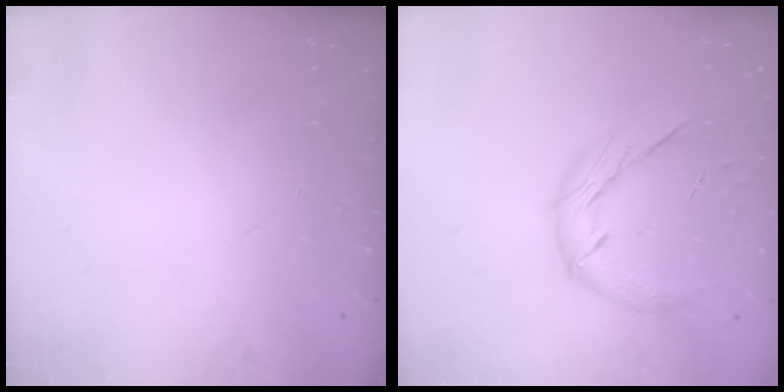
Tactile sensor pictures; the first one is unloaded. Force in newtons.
{"total": 10.9, "press": 10.9, "slide": 0.7}